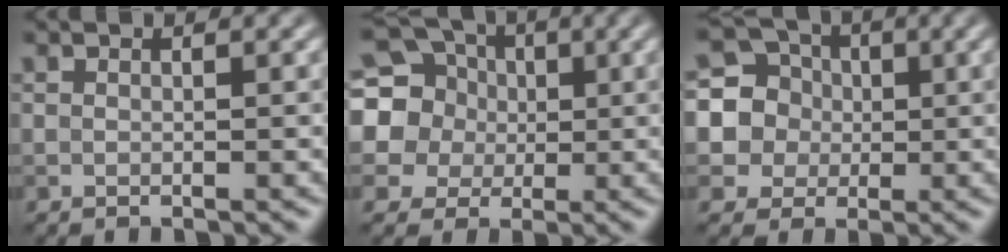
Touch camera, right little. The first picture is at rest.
{"total": 10.9, "force": [2.7, 9.7, 4.1], "torque": [-0.125, 0.040, 0.037]}
{"total": 8.8, "force": [1.9, 8.3, 2.3], "torque": [-0.074, 0.035, 0.031]}